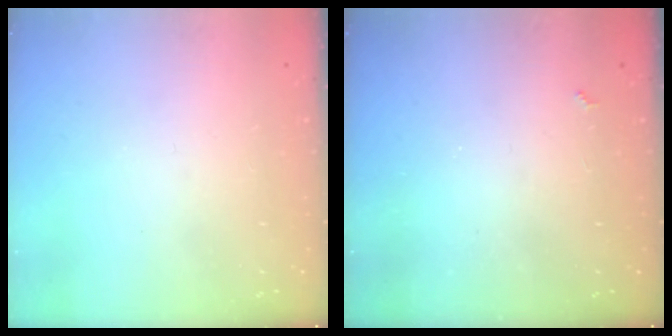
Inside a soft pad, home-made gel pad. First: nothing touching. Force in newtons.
{"total": 2.5, "press": 2.5, "slide": 0.4}